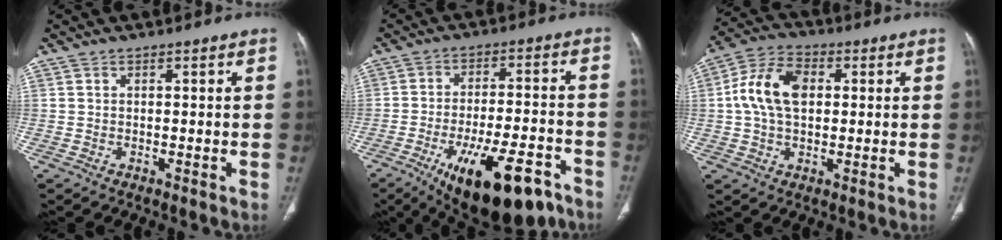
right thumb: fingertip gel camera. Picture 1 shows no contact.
{"total": 19.1, "force": [-11.1, 7.0, 13.8], "torque": [-0.179, 0.048, -0.163]}
{"total": 11.4, "force": [1.4, 7.3, 8.6], "torque": [-0.162, 0.021, 0.021]}